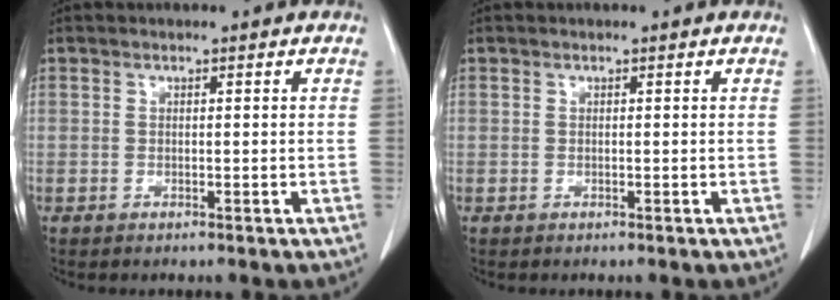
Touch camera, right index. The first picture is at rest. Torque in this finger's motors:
{"motor_torque": [0.00, 0.00, 0.00, 0.00]}